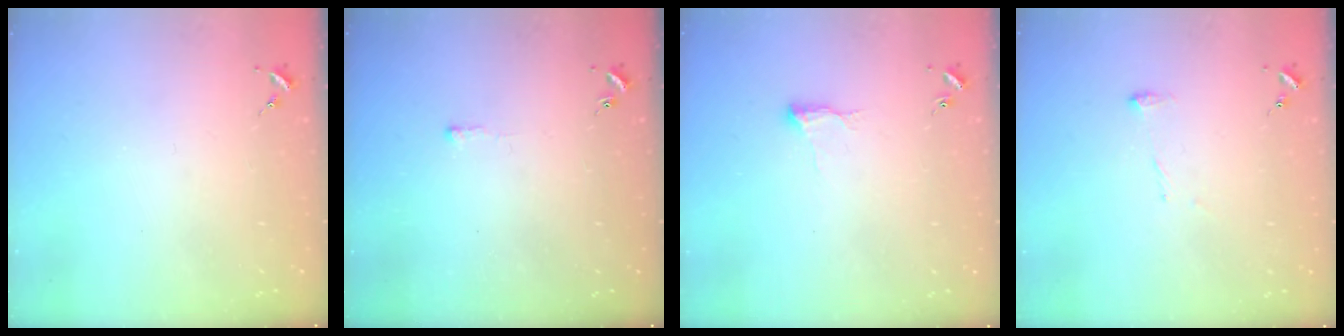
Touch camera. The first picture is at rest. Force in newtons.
{"total": 2.7, "press": 2.7, "slide": 0.4}
{"total": 5.1, "press": 5.1, "slide": 0.6}
{"total": 8.1, "press": 8.1, "slide": 0.6}